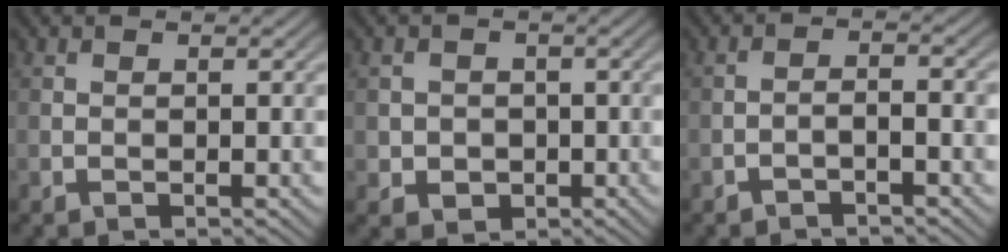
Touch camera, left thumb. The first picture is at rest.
{"total": 3.4, "force": [-0.5, 3.3, 1.0], "torque": [-0.021, -0.009, -0.015]}
{"total": 2.1, "force": [-1.5, 0.3, 1.4], "torque": [-0.025, 0.008, -0.032]}